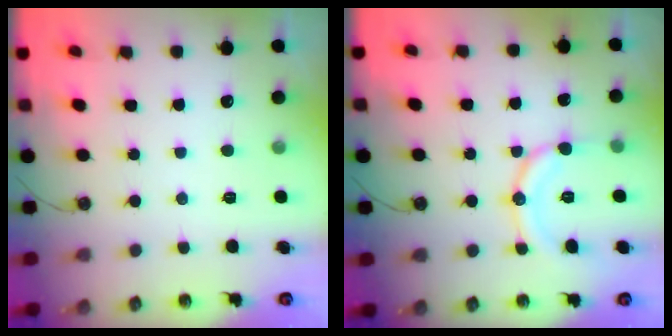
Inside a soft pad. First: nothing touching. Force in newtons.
{"total": 11.4, "press": 11.3, "slide": 1.0}